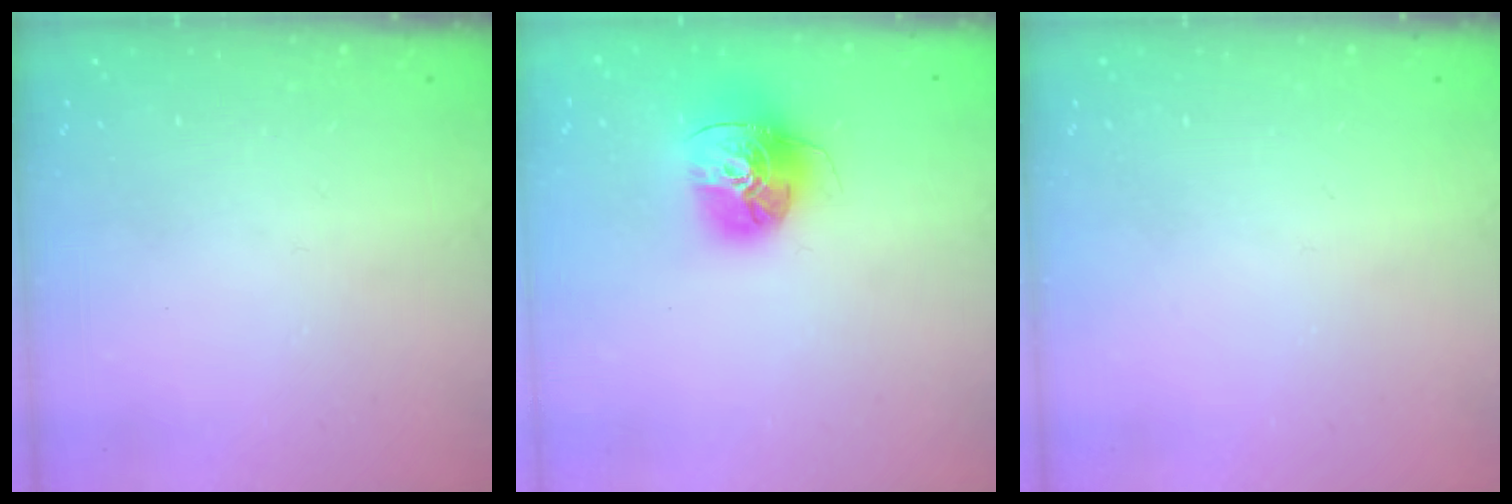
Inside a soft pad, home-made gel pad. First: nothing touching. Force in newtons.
{"total": 16.4, "press": 16.3, "slide": 1.8}
{"total": 0.0}